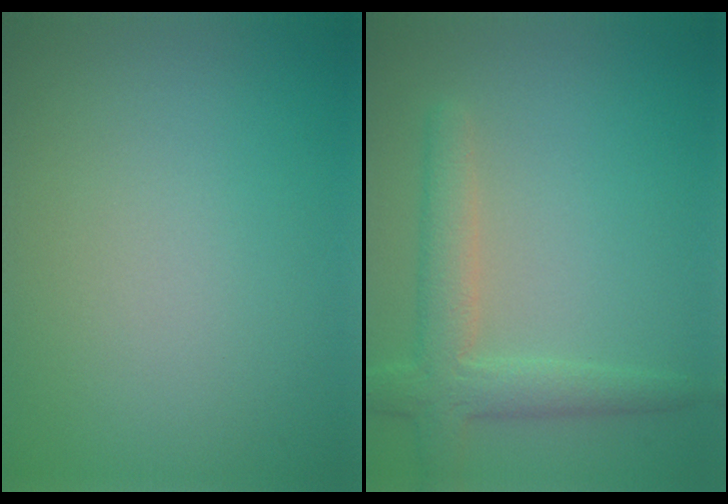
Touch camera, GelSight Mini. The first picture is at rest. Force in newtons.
{"total": 3.8, "press": 3.8, "slide": 0.4}